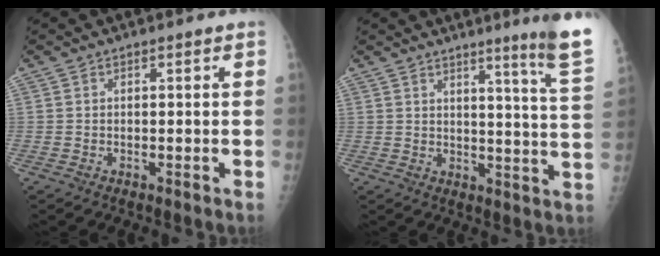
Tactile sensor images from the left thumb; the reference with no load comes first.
{"total": 11.1, "force": [8.0, -0.9, 7.6], "torque": [-0.090, -0.071, 0.091]}